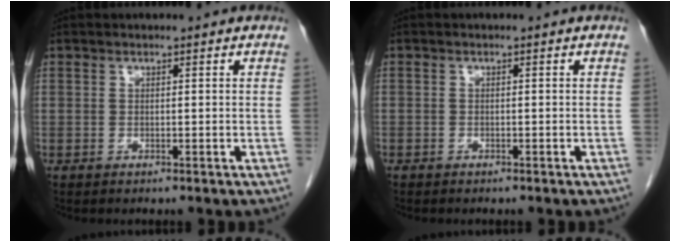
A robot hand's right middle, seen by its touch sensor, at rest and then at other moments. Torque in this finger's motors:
{"motor_torque": [1.03, -1.01, -0.40, -0.21]}